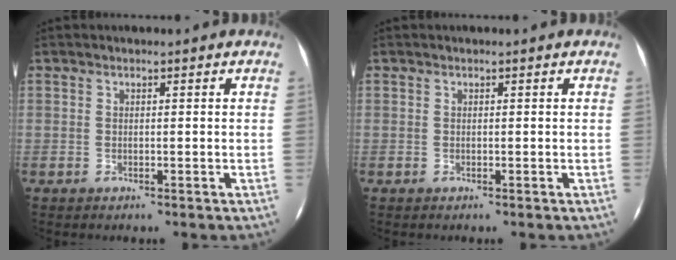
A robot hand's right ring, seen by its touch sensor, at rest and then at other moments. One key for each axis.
{"total": 0.0}